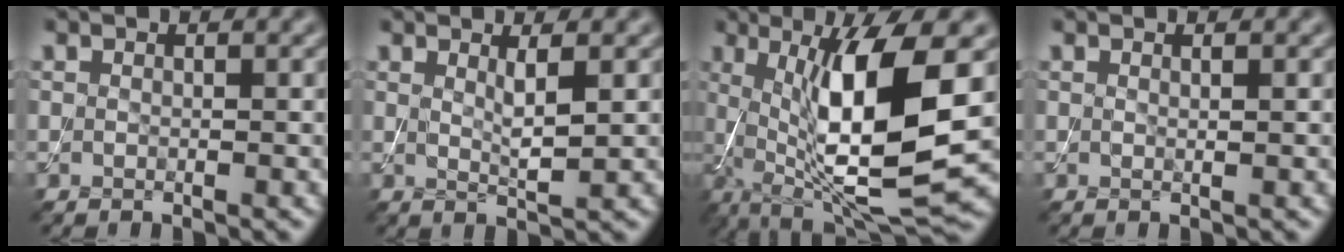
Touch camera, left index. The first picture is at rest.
{"total": 2.2, "force": [0.8, 0.4, 2.0], "torque": [-0.032, -0.007, 0.014]}
{"total": 12.3, "force": [0.8, 3.1, 11.9], "torque": [-0.201, -0.011, 0.022]}
{"total": 0.6, "force": [0.2, 0.2, 0.5], "torque": [-0.004, 0.001, 0.001]}